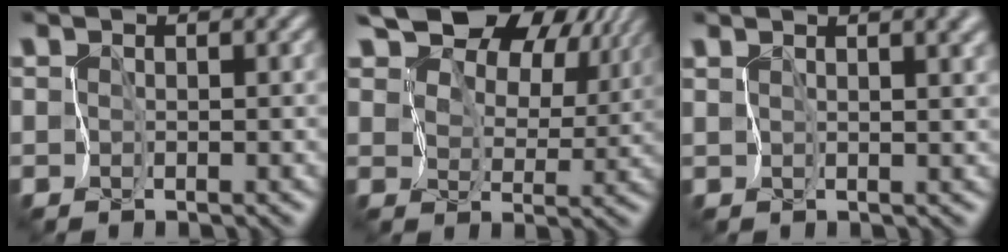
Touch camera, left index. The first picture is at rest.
{"total": 11.8, "force": [7.2, 7.1, 6.2], "torque": [-0.118, 0.031, 0.113]}
{"total": 6.2, "force": [3.4, 2.6, 4.5], "torque": [-0.071, 0.025, 0.049]}